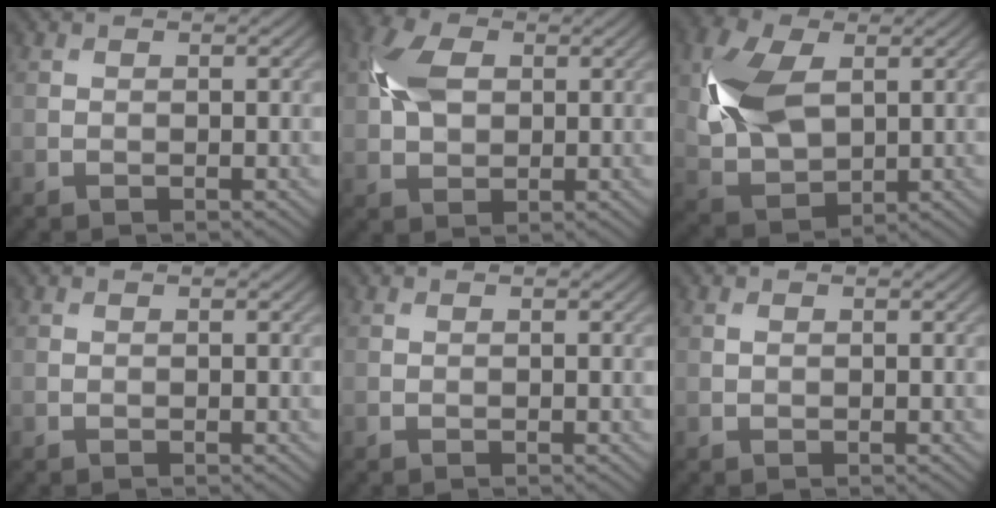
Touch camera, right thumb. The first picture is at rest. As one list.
[{"total": 6.4, "force": [1.4, 4.4, 4.4], "torque": [-0.111, 0.012, 0.021]}, {"total": 10.8, "force": [2.3, 6.9, 8.1], "torque": [-0.210, 0.006, 0.044]}, {"total": 0.0}, {"total": 0.0}, {"total": 0.6, "force": [0.2, 0.3, 0.4], "torque": [-0.011, 0.001, 0.002]}]